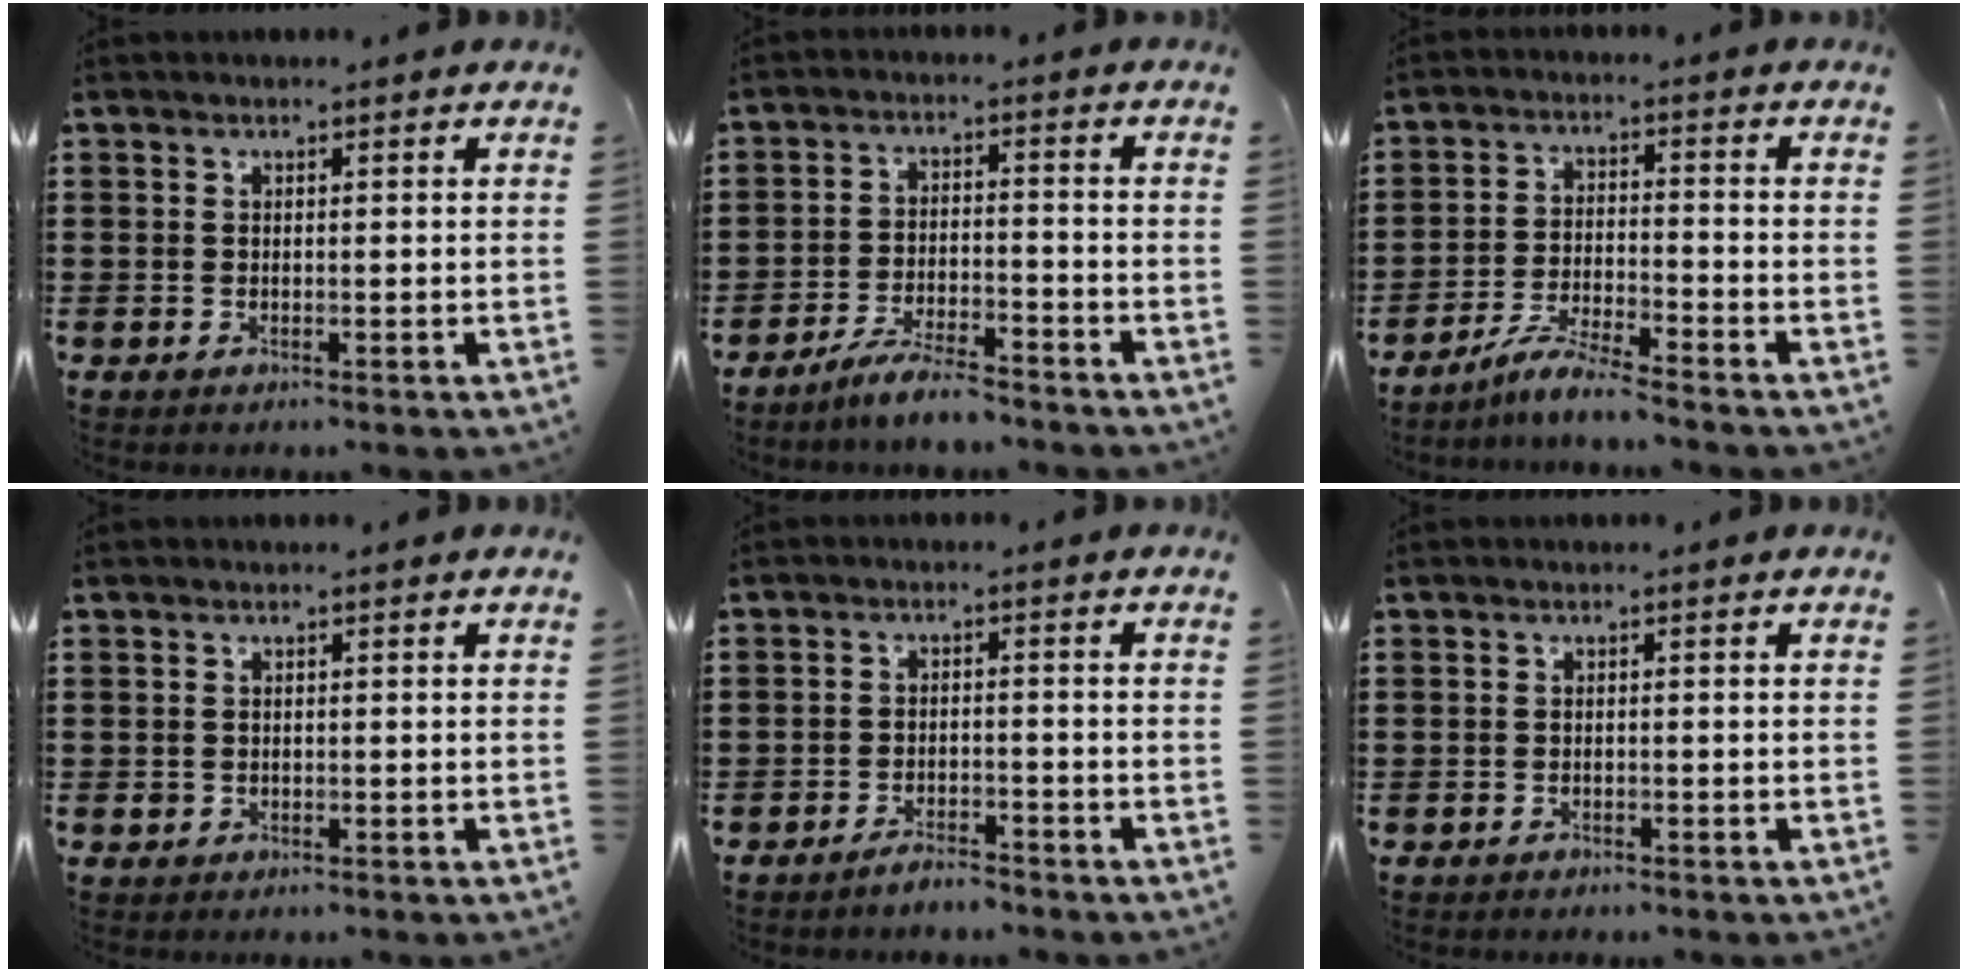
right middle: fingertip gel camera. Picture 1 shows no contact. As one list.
[{"total": 5.2, "force": [-4.8, 0.3, 2.1], "torque": [-0.048, -0.003, -0.094]}, {"total": 5.4, "force": [-4.9, -0.1, 2.3], "torque": [-0.050, -0.011, -0.095]}, {"total": 0.6, "force": [0.0, 0.6, 0.1], "torque": [-0.003, 0.005, -0.003]}, {"total": 2.7, "force": [-2.6, 0.5, 0.5], "torque": [-0.012, 0.003, -0.053]}, {"total": 0.6, "force": [-0.6, 0.2, 0.0], "torque": [-0.002, 0.001, -0.013]}]